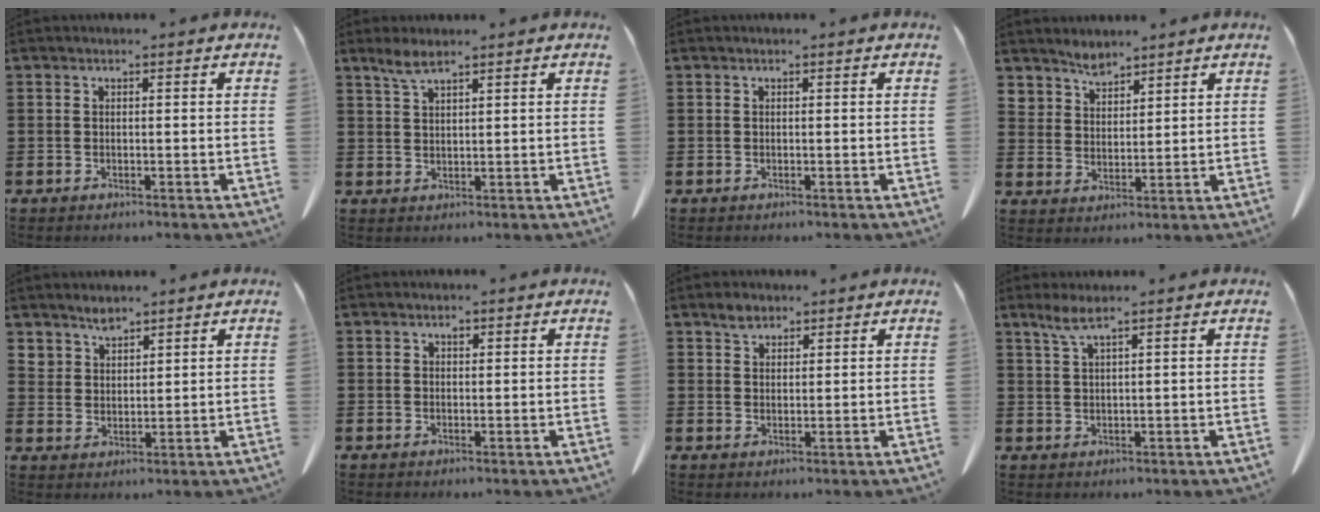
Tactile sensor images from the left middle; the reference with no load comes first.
{"total": 2.9, "force": [2.1, 0.5, 1.9], "torque": [-0.043, 0.002, 0.039]}
{"total": 0.0}
{"total": 3.8, "force": [3.6, 1.2, 0.1], "torque": [-0.013, -0.010, 0.071]}
{"total": 2.9, "force": [2.7, 1.0, 0.2], "torque": [-0.011, -0.004, 0.053]}
{"total": 0.7, "force": [0.4, 0.4, 0.4], "torque": [-0.002, -0.003, 0.007]}
{"total": 2.2, "force": [1.8, 1.0, 0.7], "torque": [-0.010, -0.003, 0.033]}
{"total": 3.0, "force": [2.0, 0.1, 2.2], "torque": [-0.050, 0.000, 0.036]}